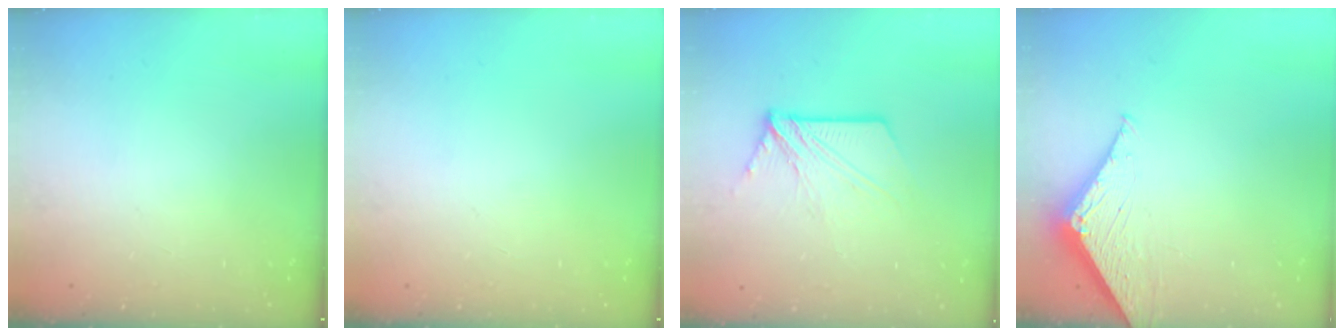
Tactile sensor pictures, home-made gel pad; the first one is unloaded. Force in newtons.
{"total": 0.0}
{"total": 10.0, "press": 10.0, "slide": 0.8}
{"total": 4.0, "press": 4.0, "slide": 0.1}